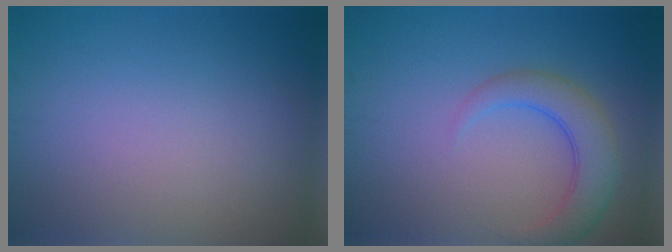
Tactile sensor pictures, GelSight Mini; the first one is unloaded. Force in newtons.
{"total": 4.0, "press": 4.0, "slide": 0.3}